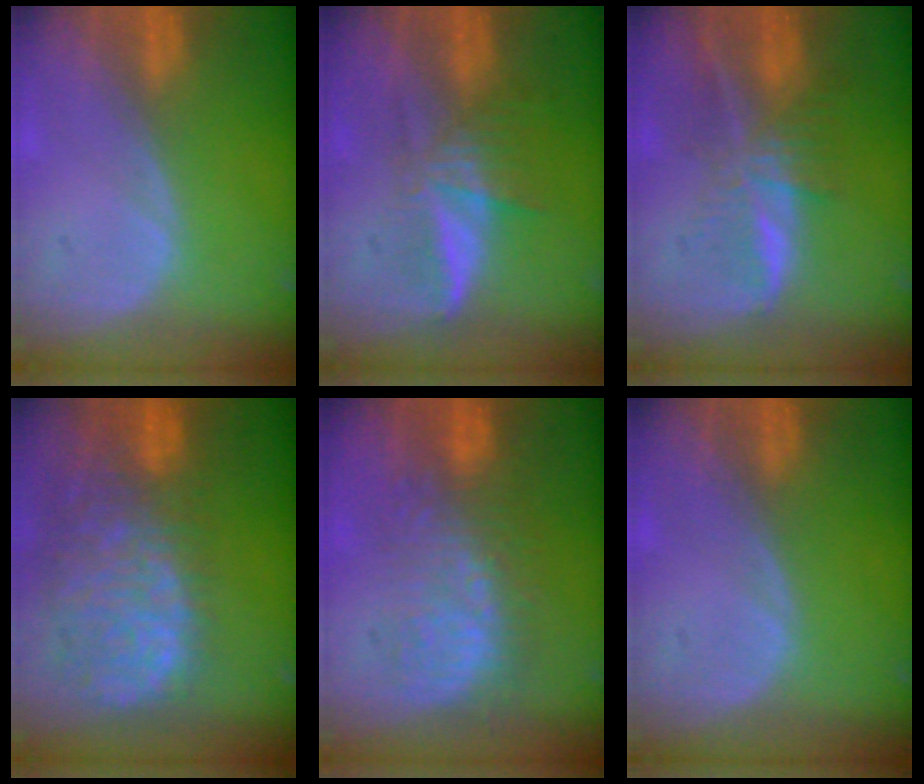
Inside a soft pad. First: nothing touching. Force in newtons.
{"total": 5.9, "press": 5.5, "slide": 2.3}
{"total": 7.4, "press": 6.2, "slide": 3.9}
{"total": 13.3, "press": 11.1, "slide": 7.4}
{"total": 9.1, "press": 8.6, "slide": 2.8}
{"total": 0.0}